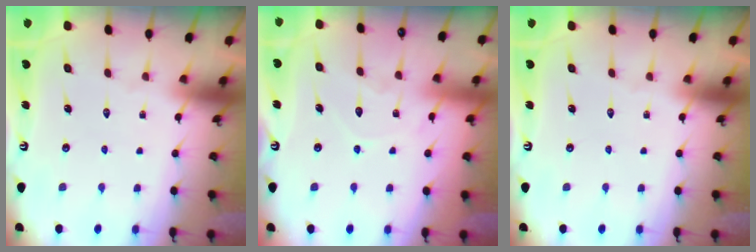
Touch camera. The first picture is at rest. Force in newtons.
{"total": 7.9, "press": 7.9, "slide": 0.6}
{"total": 0.0}